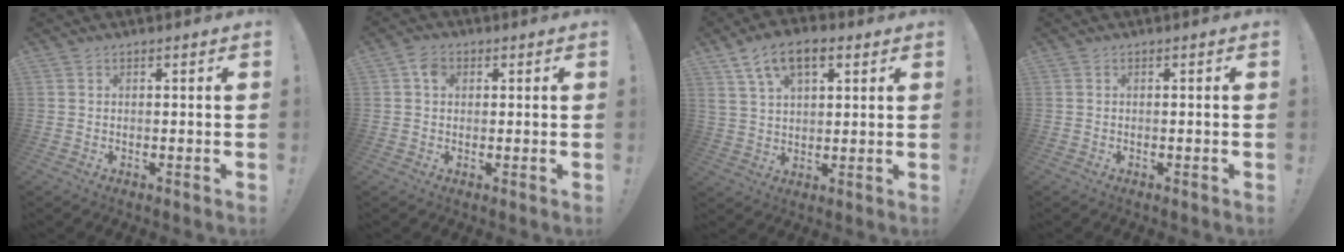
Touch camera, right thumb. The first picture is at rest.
{"total": 3.7, "force": [0.9, 2.9, 2.1], "torque": [-0.030, 0.002, 0.014]}
{"total": 11.0, "force": [5.4, 5.8, 7.6], "torque": [-0.128, -0.006, 0.105]}
{"total": 0.0}